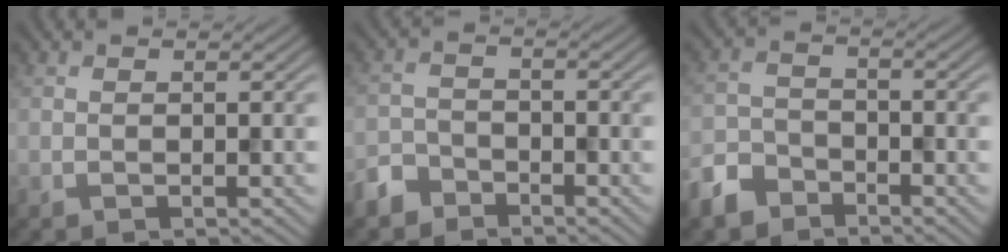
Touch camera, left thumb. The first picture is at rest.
{"total": 3.6, "force": [-2.9, 2.0, 0.8], "torque": [-0.017, 0.000, -0.070]}
{"total": 5.0, "force": [-3.9, 2.8, 1.5], "torque": [-0.040, -0.003, -0.091]}